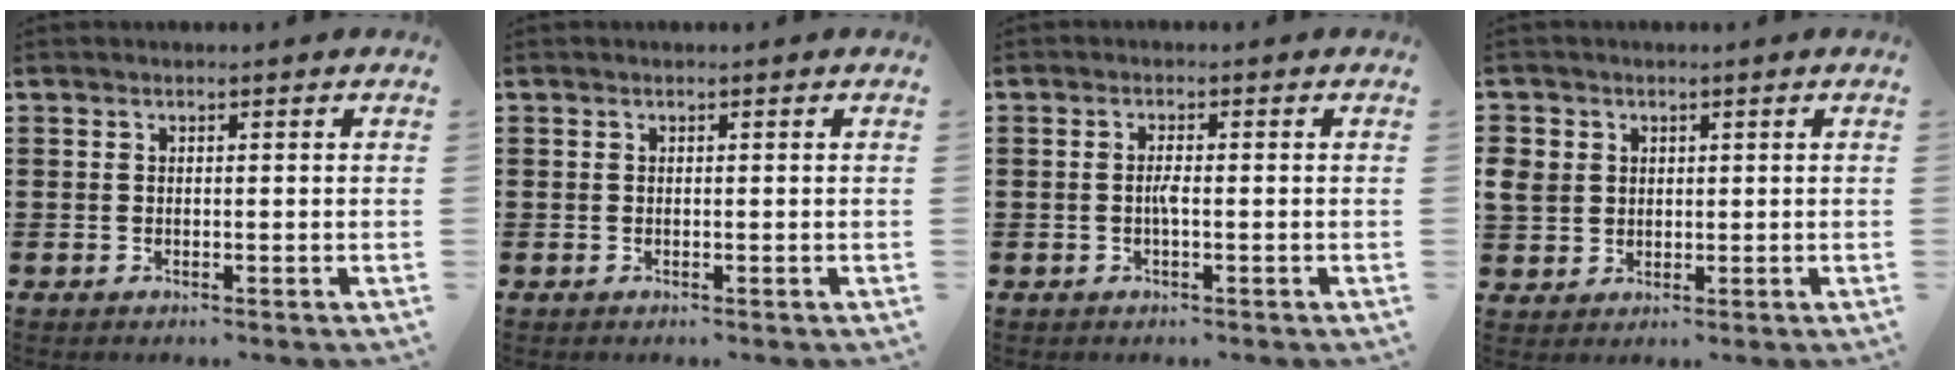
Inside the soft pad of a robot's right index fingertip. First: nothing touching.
{"total": 0.0}
{"total": 1.8, "force": [-0.5, 0.1, 1.7], "torque": [-0.040, -0.004, -0.012]}
{"total": 3.6, "force": [1.0, 3.3, 1.0], "torque": [-0.039, 0.010, 0.017]}